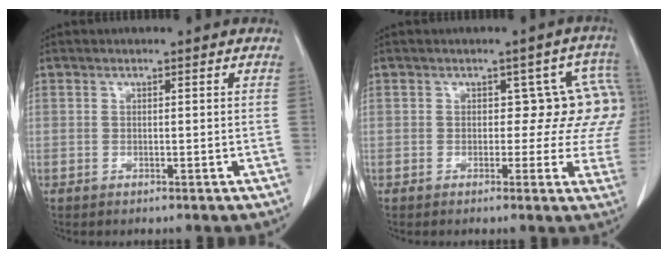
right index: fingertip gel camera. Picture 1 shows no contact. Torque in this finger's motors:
{"motor_torque": [0.09, 0.33, 0.06, 0.00]}